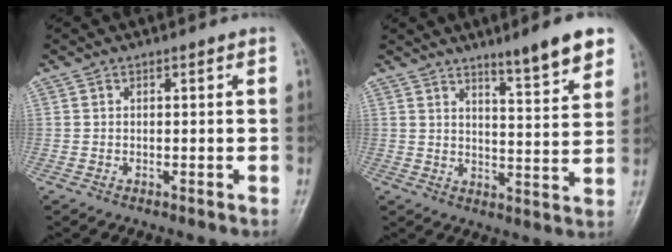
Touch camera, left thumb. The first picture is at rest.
{"total": 9.8, "force": [6.9, 1.2, 6.8], "torque": [-0.088, -0.043, 0.102]}